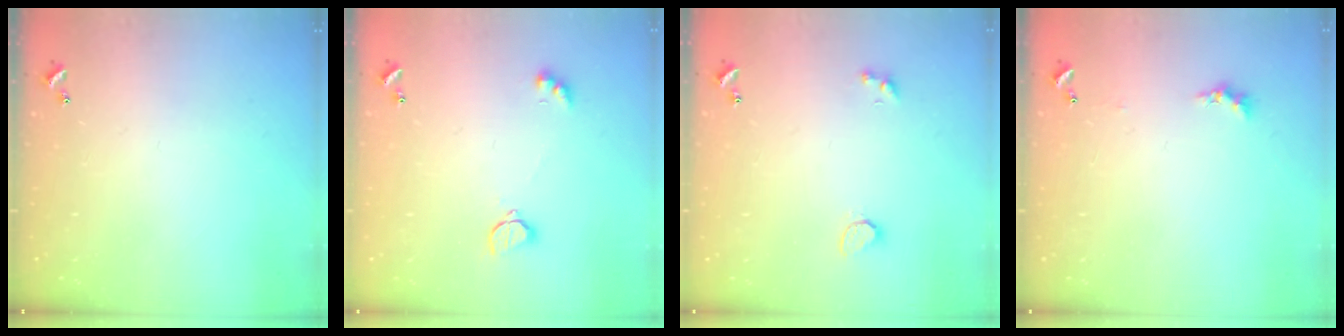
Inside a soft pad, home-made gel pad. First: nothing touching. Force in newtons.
{"total": 2.4, "press": 2.3, "slide": 0.8}
{"total": 2.3, "press": 2.3, "slide": 0.5}
{"total": 0.6, "press": 0.4, "slide": 0.5}